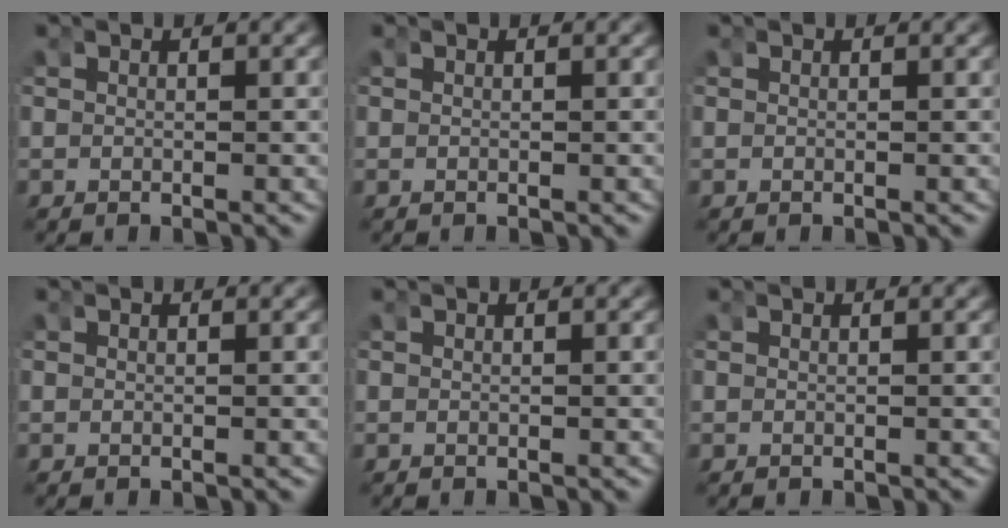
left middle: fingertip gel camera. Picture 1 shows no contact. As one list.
[{"total": 0.0}, {"total": 0.0}, {"total": 0.0}, {"total": 0.0}, {"total": 0.0}]